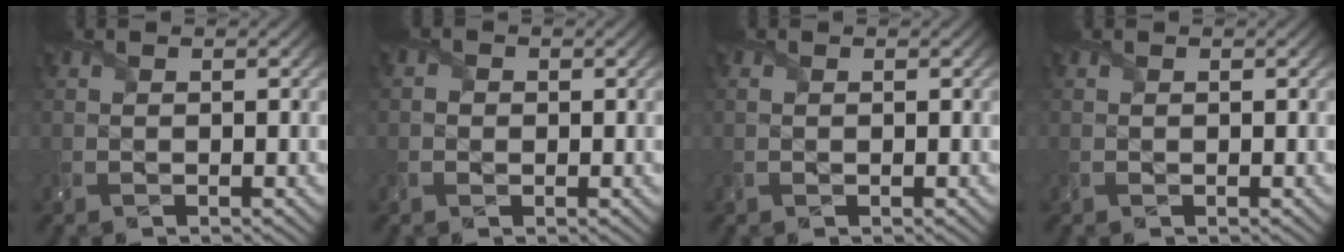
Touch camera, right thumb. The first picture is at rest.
{"total": 1.2, "force": [-0.2, 1.1, 0.5], "torque": [-0.013, -0.004, -0.007]}
{"total": 0.6, "force": [0.0, 0.4, 0.5], "torque": [-0.014, -0.002, 0.002]}
{"total": 0.0}